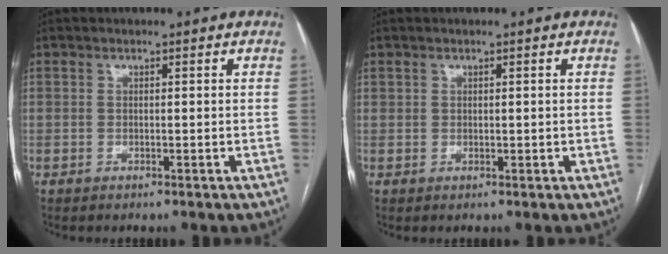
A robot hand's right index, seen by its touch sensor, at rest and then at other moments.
{"total": 0.6, "force": [0.5, 0.4, 0.1], "torque": [0.011, 0.001, 0.008]}